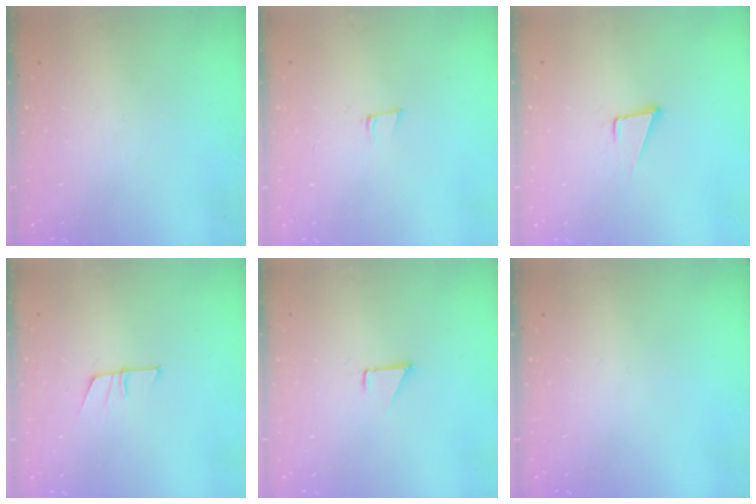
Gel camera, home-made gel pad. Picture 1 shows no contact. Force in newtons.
{"total": 5.8, "press": 4.7, "slide": 3.4}
{"total": 3.4, "press": 2.5, "slide": 2.2}
{"total": 7.8, "press": 7.8, "slide": 0.4}
{"total": 1.5, "press": 1.5, "slide": 0.1}
{"total": 0.0}